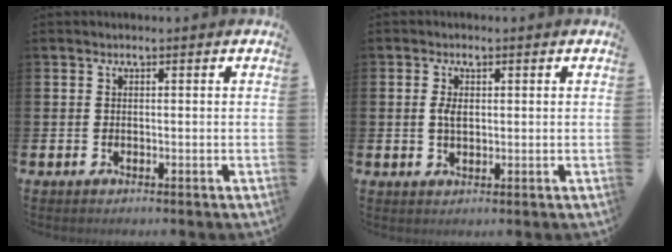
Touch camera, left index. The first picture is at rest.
{"total": 2.5, "force": [0.7, 1.4, 2.0], "torque": [-0.033, 0.002, 0.009]}